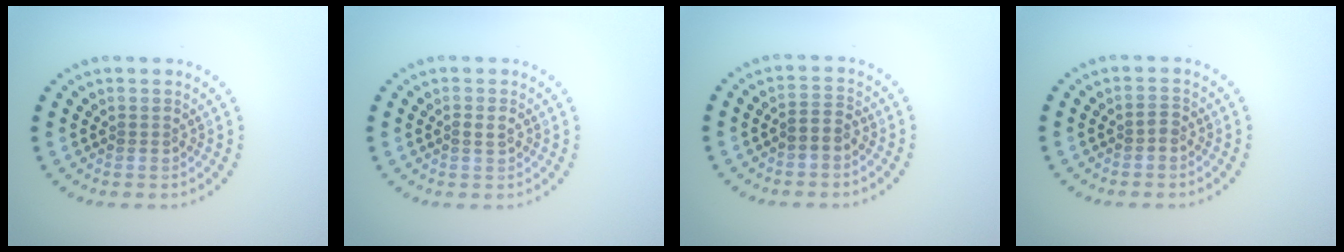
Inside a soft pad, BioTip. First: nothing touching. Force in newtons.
{"total": 1.1, "press": 1.0, "slide": 0.5}
{"total": 1.7, "press": 1.5, "slide": 0.9}
{"total": 0.8, "press": 0.7, "slide": 0.4}